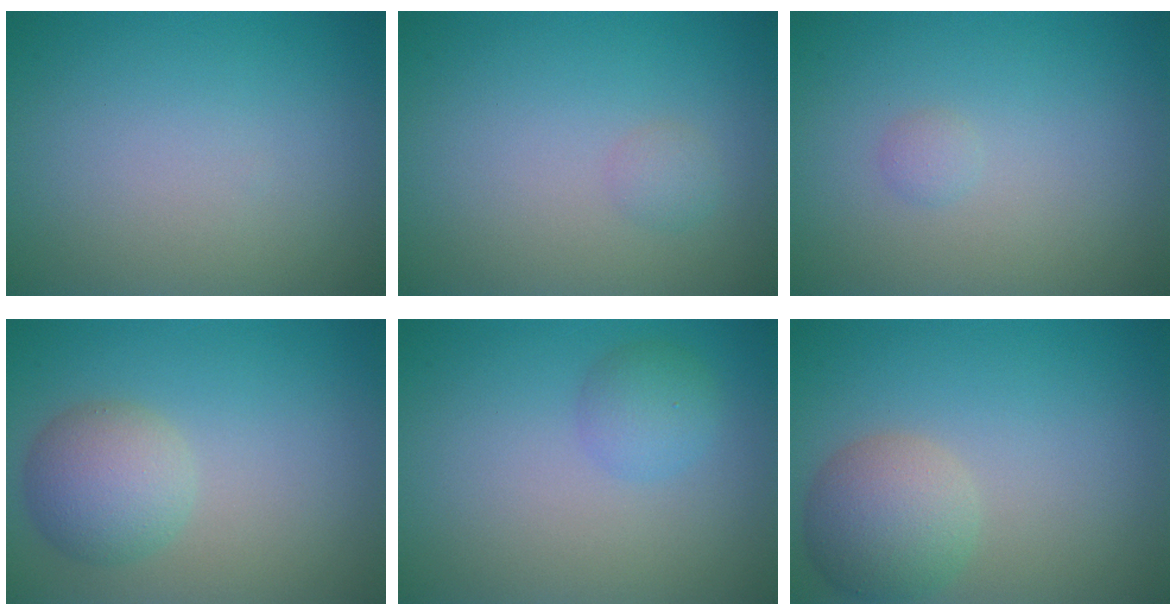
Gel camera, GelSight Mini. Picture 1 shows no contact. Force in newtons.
{"total": 1.0, "press": 1.0, "slide": 0.0}
{"total": 0.6, "press": 0.6, "slide": 0.0}
{"total": 3.9, "press": 3.9, "slide": 0.2}
{"total": 2.0, "press": 2.0, "slide": 0.1}
{"total": 4.4, "press": 4.4, "slide": 0.2}